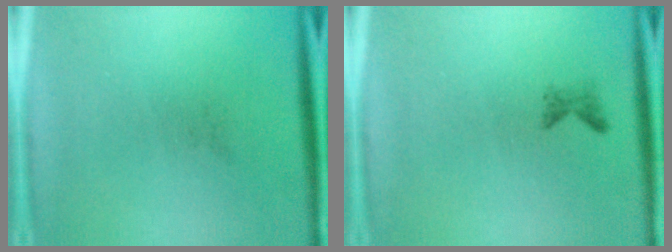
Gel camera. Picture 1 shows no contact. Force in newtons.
{"total": 0.9}